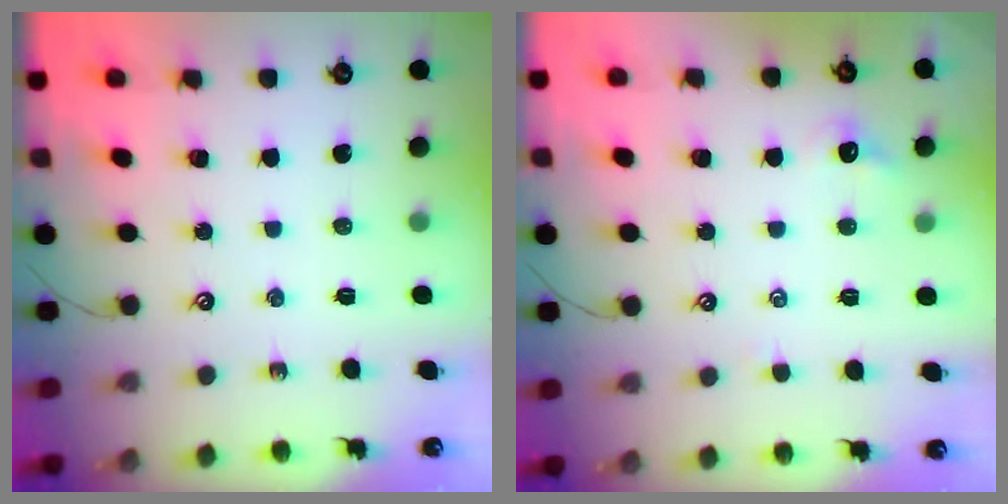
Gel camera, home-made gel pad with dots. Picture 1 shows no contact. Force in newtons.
{"total": 0.0}